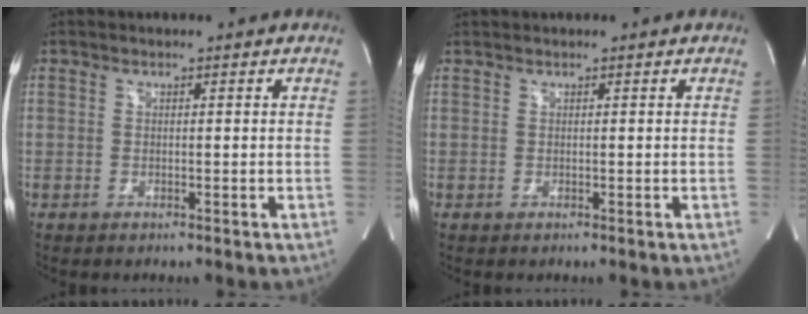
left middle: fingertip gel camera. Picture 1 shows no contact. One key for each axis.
{"total": 0.6, "fx": 0.6, "fy": -0.1, "fz": 0.2, "tx": -0.009, "ty": 0.013, "tz": 0.018}